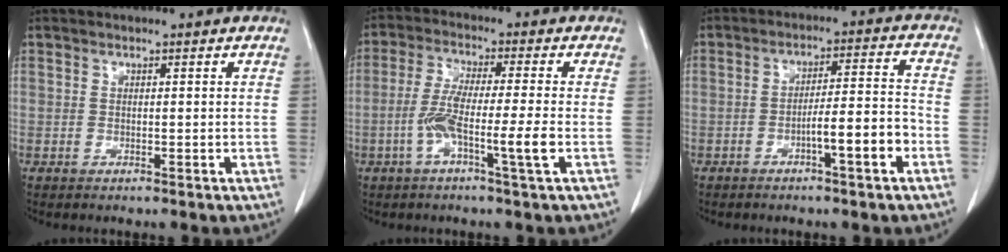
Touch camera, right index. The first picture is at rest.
{"total": 8.4, "force": [-2.6, -0.5, 7.9], "torque": [-0.152, -0.006, -0.052]}
{"total": 7.5, "force": [-3.2, 0.3, 6.7], "torque": [-0.105, 0.013, -0.050]}